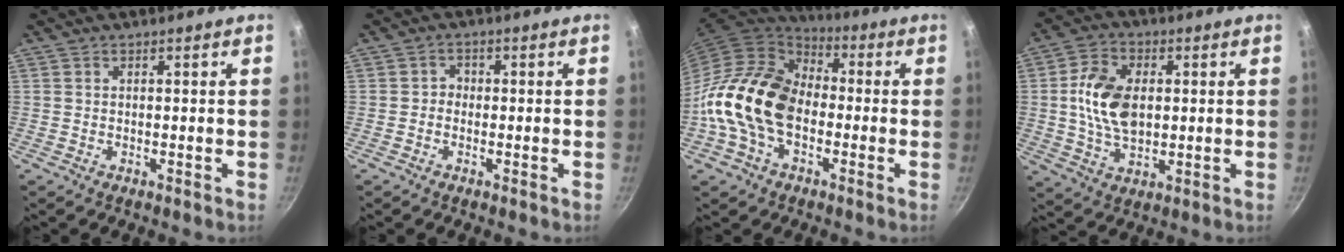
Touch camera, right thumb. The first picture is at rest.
{"total": 1.7, "force": [-0.6, 1.4, 0.6], "torque": [-0.001, 0.009, -0.015]}
{"total": 17.6, "force": [-3.0, 12.2, 12.4], "torque": [-0.198, 0.039, -0.075]}
{"total": 11.4, "force": [1.0, 7.3, 8.8], "torque": [-0.147, 0.001, 0.016]}